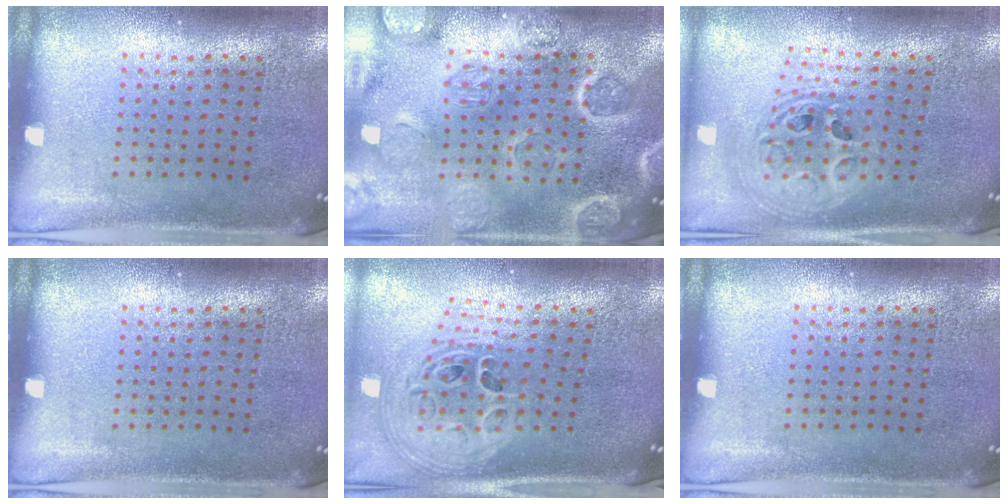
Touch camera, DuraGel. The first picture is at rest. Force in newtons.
{"total": 4.4, "press": 4.0, "slide": 1.8}
{"total": 2.4, "press": 1.9, "slide": 1.4}
{"total": 0.0}
{"total": 2.9, "press": 2.0, "slide": 2.1}
{"total": 0.0}